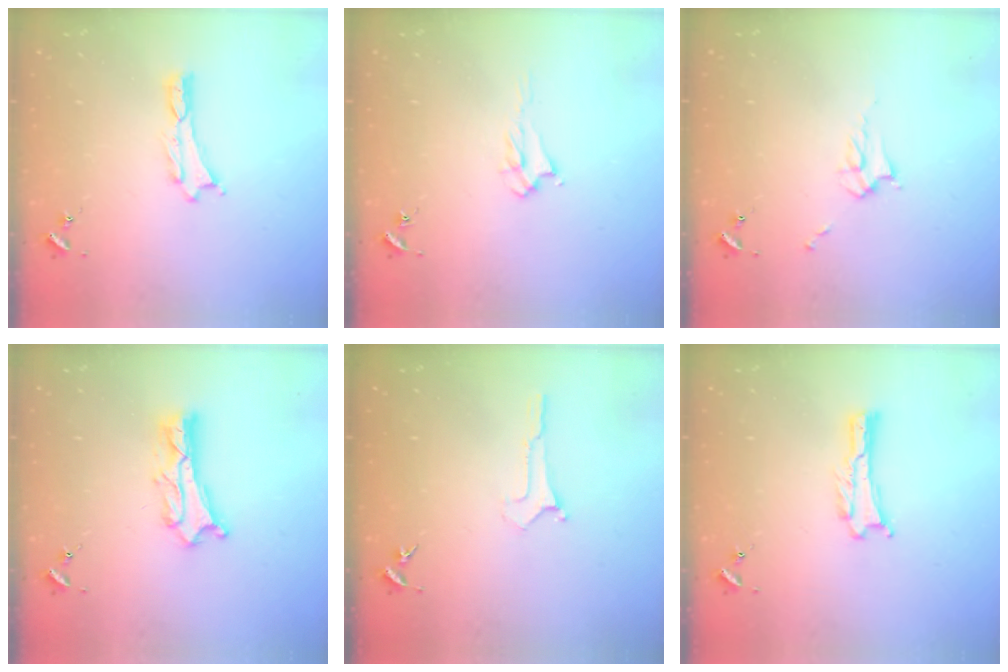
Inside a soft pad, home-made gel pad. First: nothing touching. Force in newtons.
{"total": 2.2, "press": 2.2, "slide": 0.4}
{"total": 2.9, "press": 2.9, "slide": 0.4}
{"total": 3.8, "press": 3.8, "slide": 0.4}
{"total": 0.0}
{"total": 0.0}